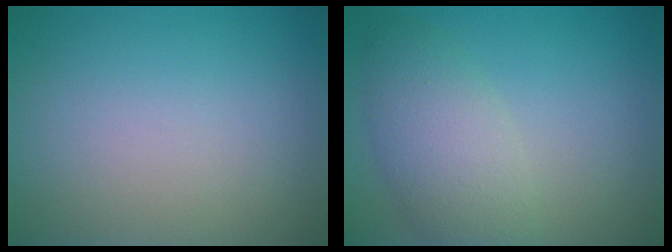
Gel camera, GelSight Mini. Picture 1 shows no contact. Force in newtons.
{"total": 4.6, "press": 4.6, "slide": 0.2}